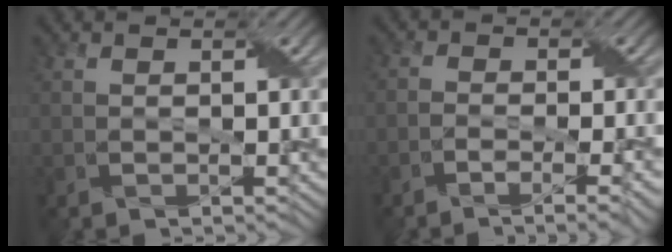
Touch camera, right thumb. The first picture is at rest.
{"total": 5.0, "force": [-3.3, 1.0, 3.6], "torque": [-0.061, 0.003, -0.046]}